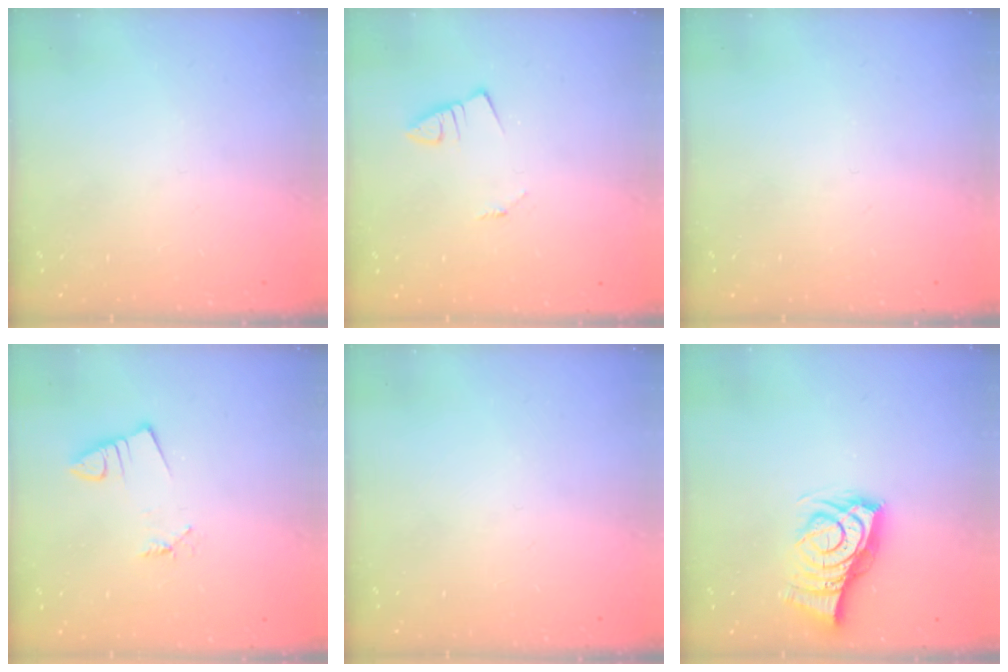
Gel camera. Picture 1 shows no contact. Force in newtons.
{"total": 1.3, "press": 1.3, "slide": 0.1}
{"total": 0.0}
{"total": 1.1, "press": 1.1, "slide": 0.0}
{"total": 0.0}
{"total": 7.1, "press": 7.1, "slide": 0.6}